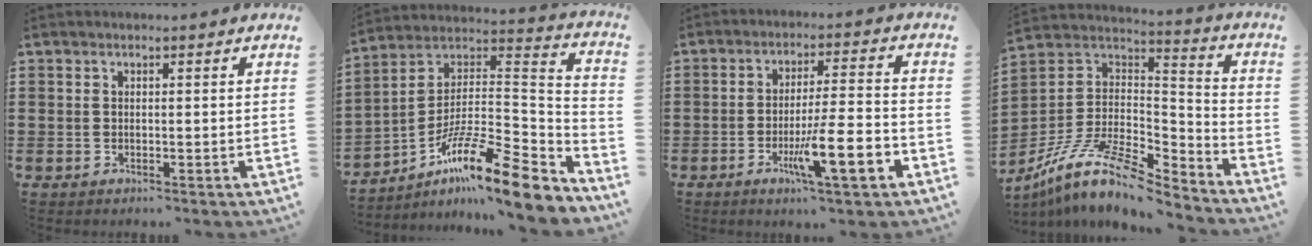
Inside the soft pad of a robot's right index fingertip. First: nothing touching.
{"total": 14.5, "force": [-10.0, 2.1, 10.2], "torque": [-0.163, 0.007, -0.185]}
{"total": 10.1, "force": [-4.4, 1.4, 9.0], "torque": [-0.156, 0.001, -0.076]}
{"total": 12.3, "force": [-9.2, 3.4, 7.4], "torque": [-0.152, 0.020, -0.180]}